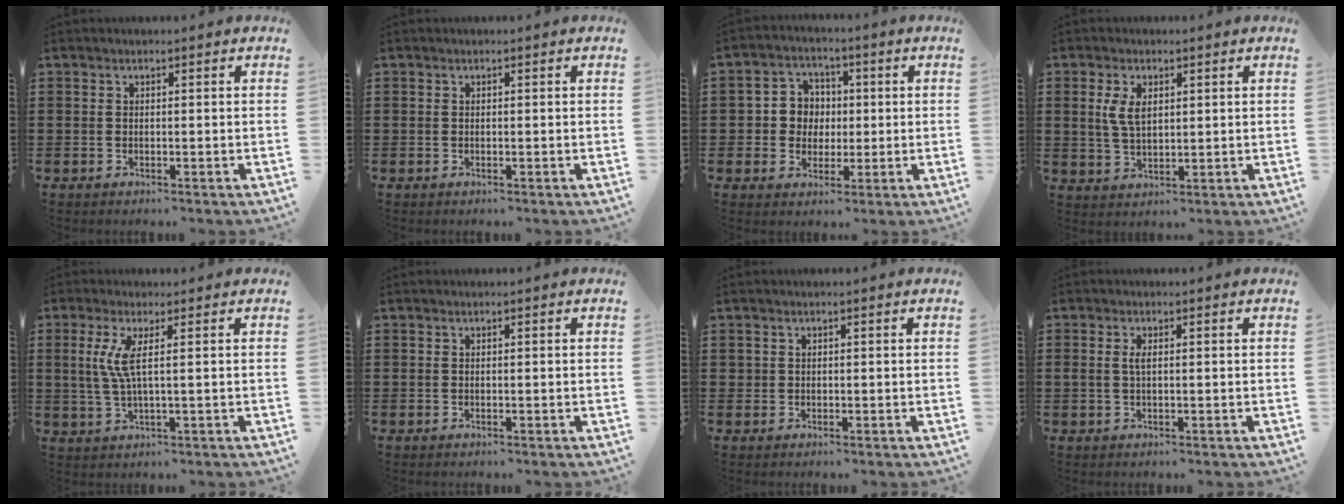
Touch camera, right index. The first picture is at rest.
{"total": 0.0}
{"total": 4.7, "force": [0.1, 4.6, 1.1], "torque": [-0.038, 0.018, 0.001]}
{"total": 4.2, "force": [1.3, 1.7, 3.6], "torque": [-0.079, 0.003, 0.022]}
{"total": 4.7, "force": [1.0, -0.5, 4.6], "torque": [-0.105, -0.016, 0.010]}
{"total": 0.0}
{"total": 0.8, "force": [0.4, 0.7, 0.1], "torque": [-0.003, 0.003, 0.008]}
{"total": 1.7, "force": [0.3, 0.6, 1.5], "torque": [-0.031, 0.005, 0.002]}